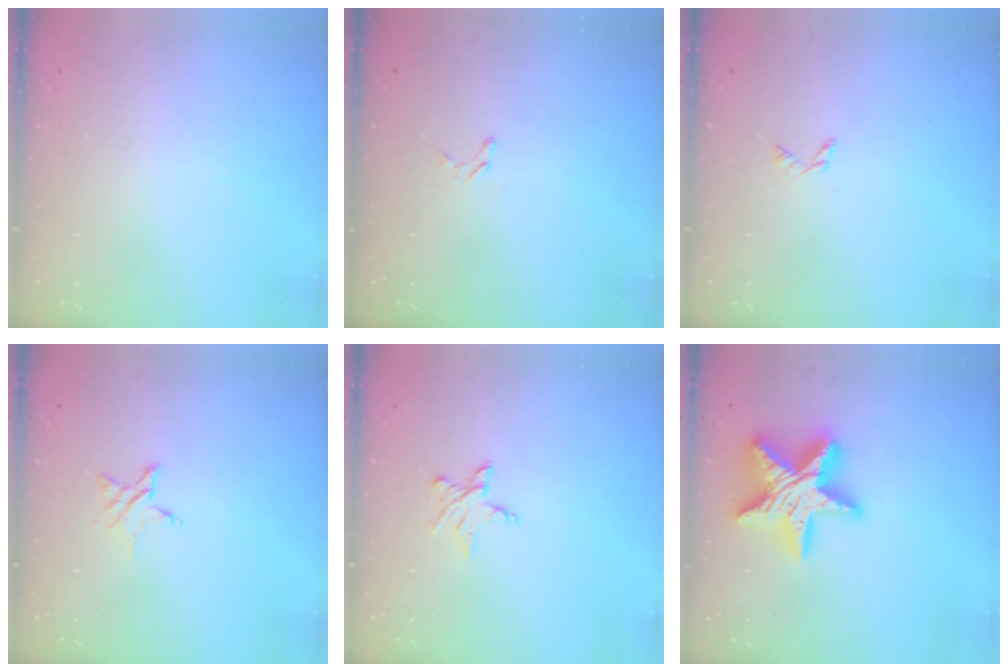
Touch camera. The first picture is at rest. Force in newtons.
{"total": 2.4, "press": 2.4, "slide": 0.2}
{"total": 3.1, "press": 3.1, "slide": 0.4}
{"total": 3.9, "press": 3.8, "slide": 0.4}
{"total": 4.9, "press": 4.9, "slide": 0.4}
{"total": 21.2, "press": 21.1, "slide": 1.9}